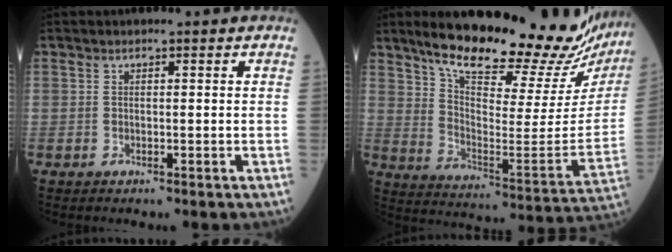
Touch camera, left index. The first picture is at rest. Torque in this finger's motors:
{"motor_torque": [0.91, -1.23, 0.73, 0.15]}